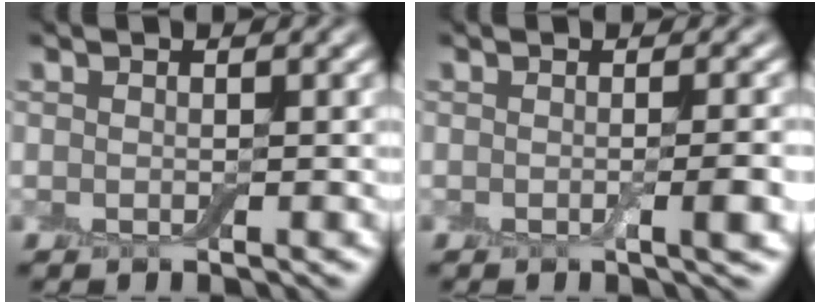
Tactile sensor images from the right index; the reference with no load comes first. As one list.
[{"total": 2.6, "force": [-0.5, 0.5, 2.5], "torque": [-0.034, -0.002, -0.009]}]